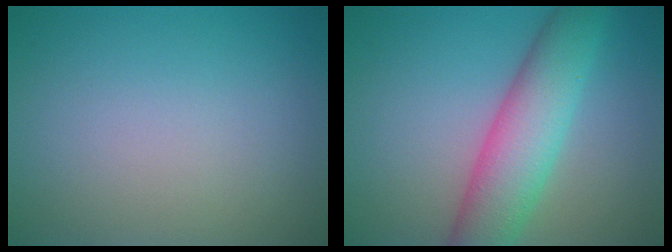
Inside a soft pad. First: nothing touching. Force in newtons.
{"total": 6.9, "press": 6.9, "slide": 0.1}